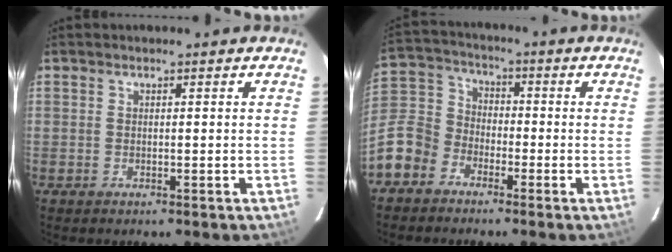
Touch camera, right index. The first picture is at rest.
{"total": 11.6, "force": [-6.5, 8.8, 3.8], "torque": [-0.102, 0.039, -0.135]}